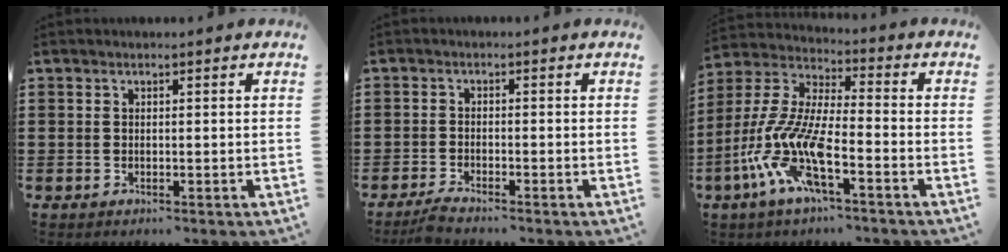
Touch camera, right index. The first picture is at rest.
{"total": 2.0, "force": [-2.0, -0.2, 0.5], "torque": [-0.015, -0.001, -0.040]}
{"total": 10.7, "force": [-6.3, 2.3, 8.4], "torque": [-0.226, -0.030, -0.139]}